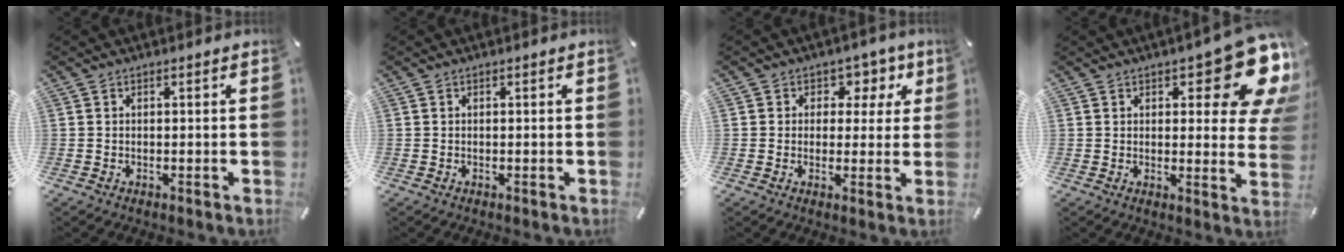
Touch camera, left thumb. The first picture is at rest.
{"total": 0.0}
{"total": 6.4, "force": [2.1, 5.4, 2.7], "torque": [-0.024, -0.013, 0.028]}
{"total": 15.8, "force": [8.4, 6.1, 11.9], "torque": [-0.137, -0.064, 0.139]}